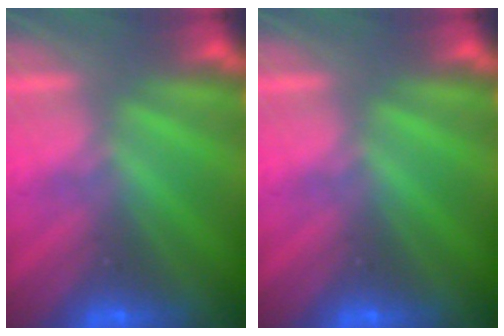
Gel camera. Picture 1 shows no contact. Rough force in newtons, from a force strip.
{"total": 0.0}